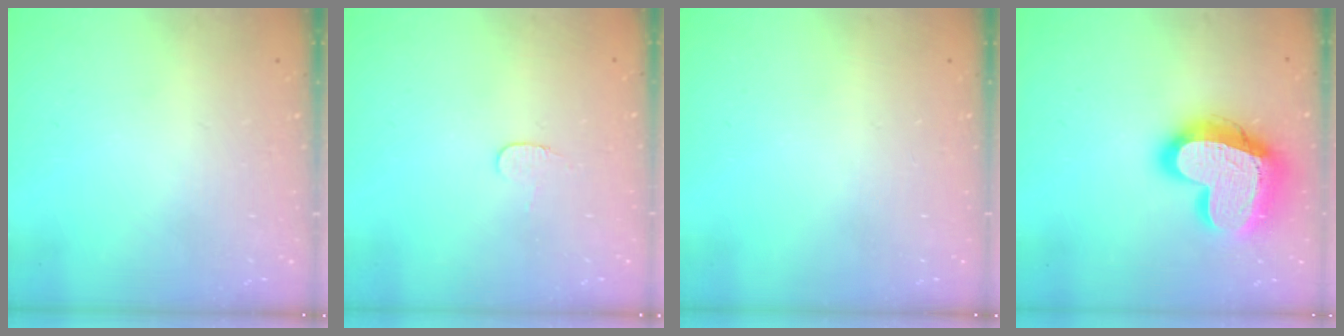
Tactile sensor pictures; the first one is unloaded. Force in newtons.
{"total": 4.3, "press": 4.3, "slide": 0.3}
{"total": 0.0}
{"total": 22.7, "press": 22.6, "slide": 1.9}